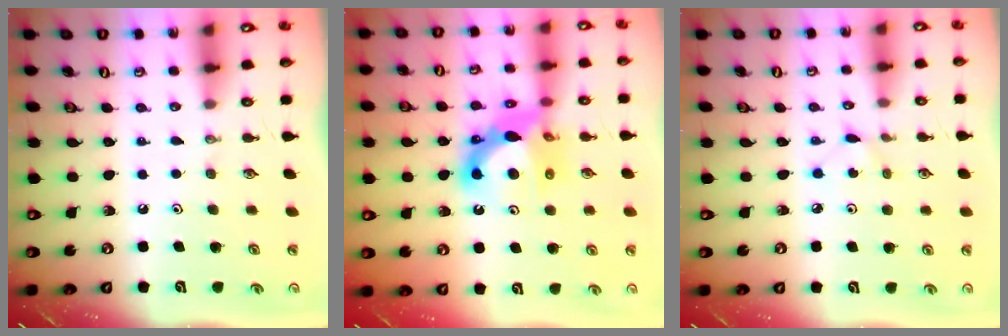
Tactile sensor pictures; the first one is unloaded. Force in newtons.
{"total": 12.4, "press": 12.2, "slide": 2.4}
{"total": 2.6, "press": 2.5, "slide": 0.3}